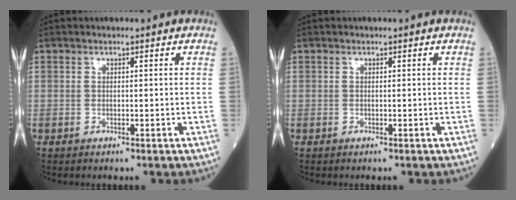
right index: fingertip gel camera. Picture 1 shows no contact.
{"total": 0.0}